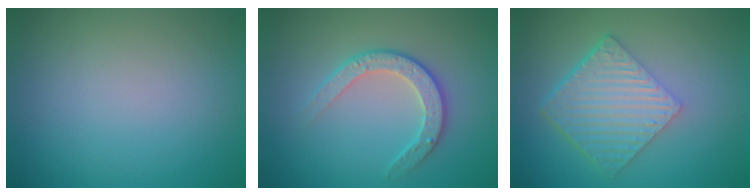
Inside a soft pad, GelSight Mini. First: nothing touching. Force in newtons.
{"total": 3.0, "press": 2.7, "slide": 1.3}
{"total": 6.0, "press": 4.1, "slide": 4.4}